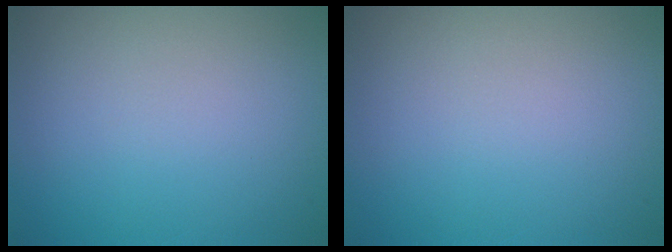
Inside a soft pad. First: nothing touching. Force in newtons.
{"total": 0.0}